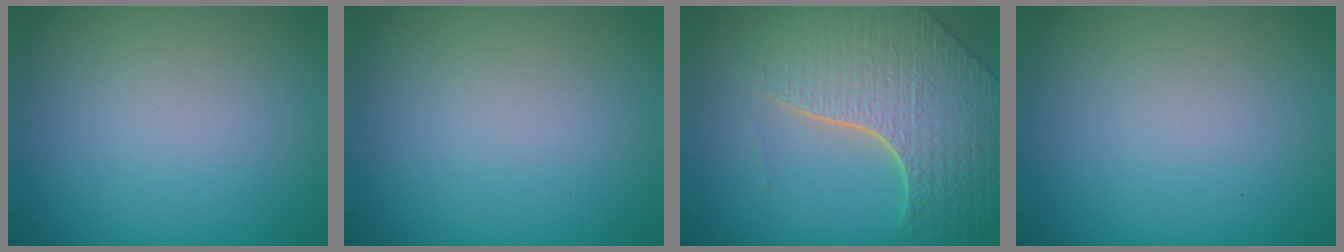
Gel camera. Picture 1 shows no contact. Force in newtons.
{"total": 0.0}
{"total": 8.2, "press": 5.9, "slide": 5.8}
{"total": 0.0}